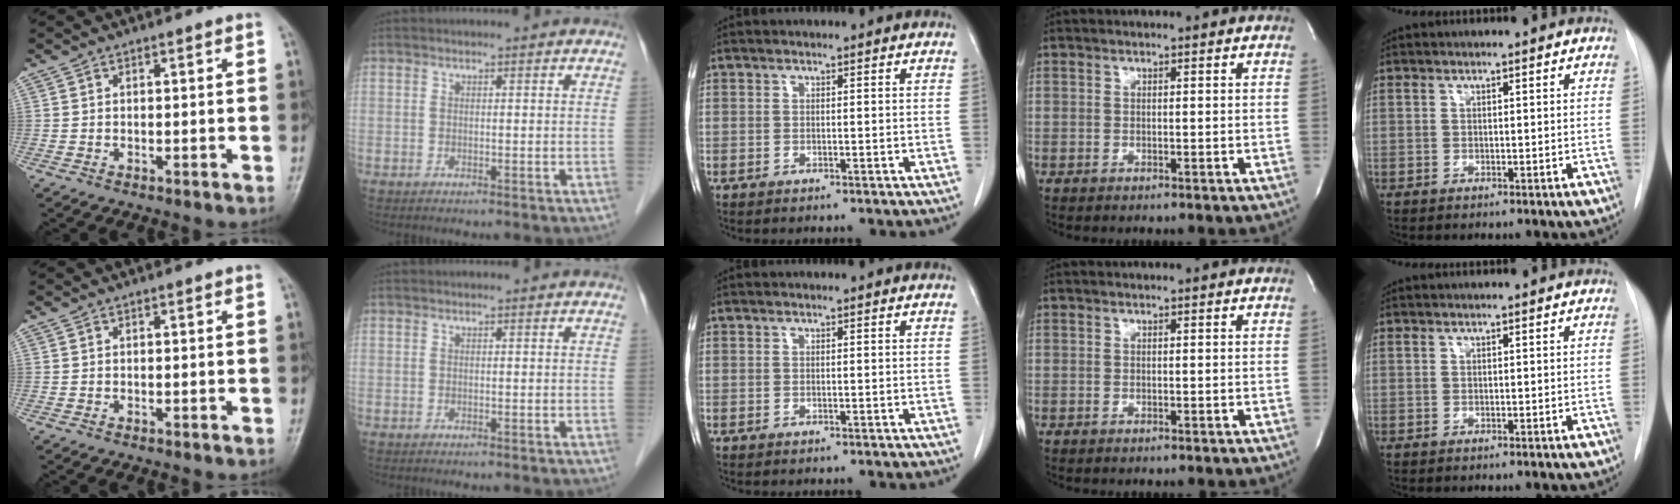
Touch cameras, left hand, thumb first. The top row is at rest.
{}